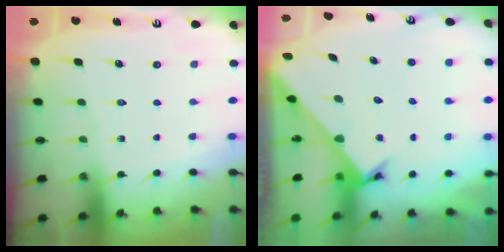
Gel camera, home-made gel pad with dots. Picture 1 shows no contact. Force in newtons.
{"total": 2.3, "press": 2.3, "slide": 0.2}